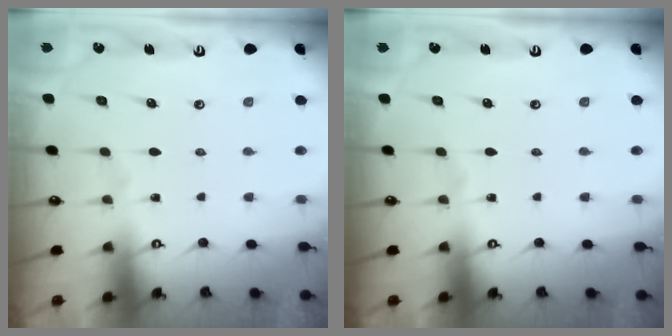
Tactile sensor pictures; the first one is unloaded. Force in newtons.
{"total": 0.0}